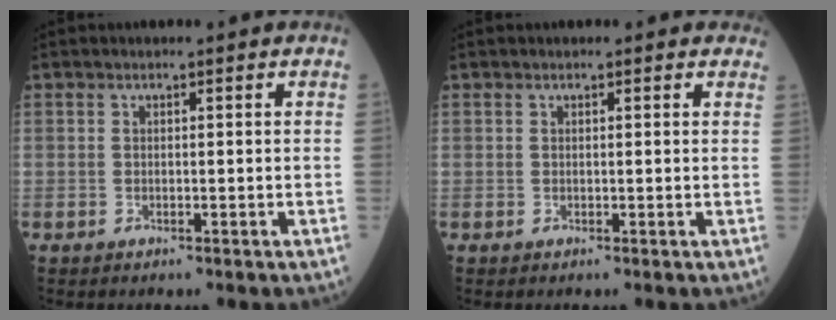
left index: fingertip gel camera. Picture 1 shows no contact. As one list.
[{"total": 0.6, "force": [0.5, 0.4, 0.1], "torque": [-0.005, 0.000, -0.002]}]